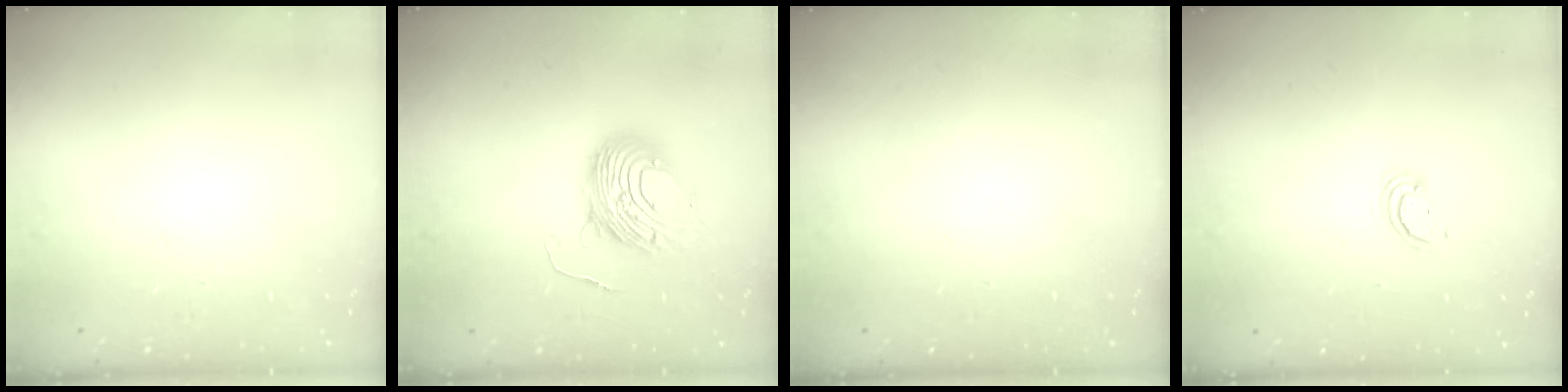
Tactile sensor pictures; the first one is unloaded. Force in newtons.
{"total": 10.3, "press": 10.3, "slide": 1.0}
{"total": 0.0}
{"total": 2.3, "press": 2.3, "slide": 0.3}